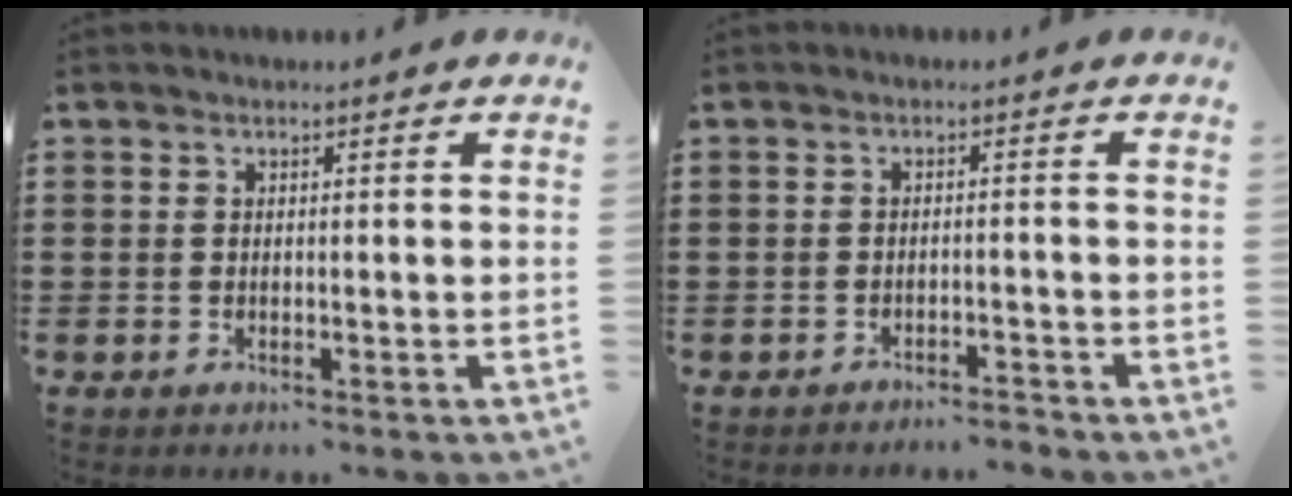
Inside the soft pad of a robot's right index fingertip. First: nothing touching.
{"total": 2.0, "force": [-1.9, 0.1, 0.2], "torque": [-0.010, 0.002, -0.041]}